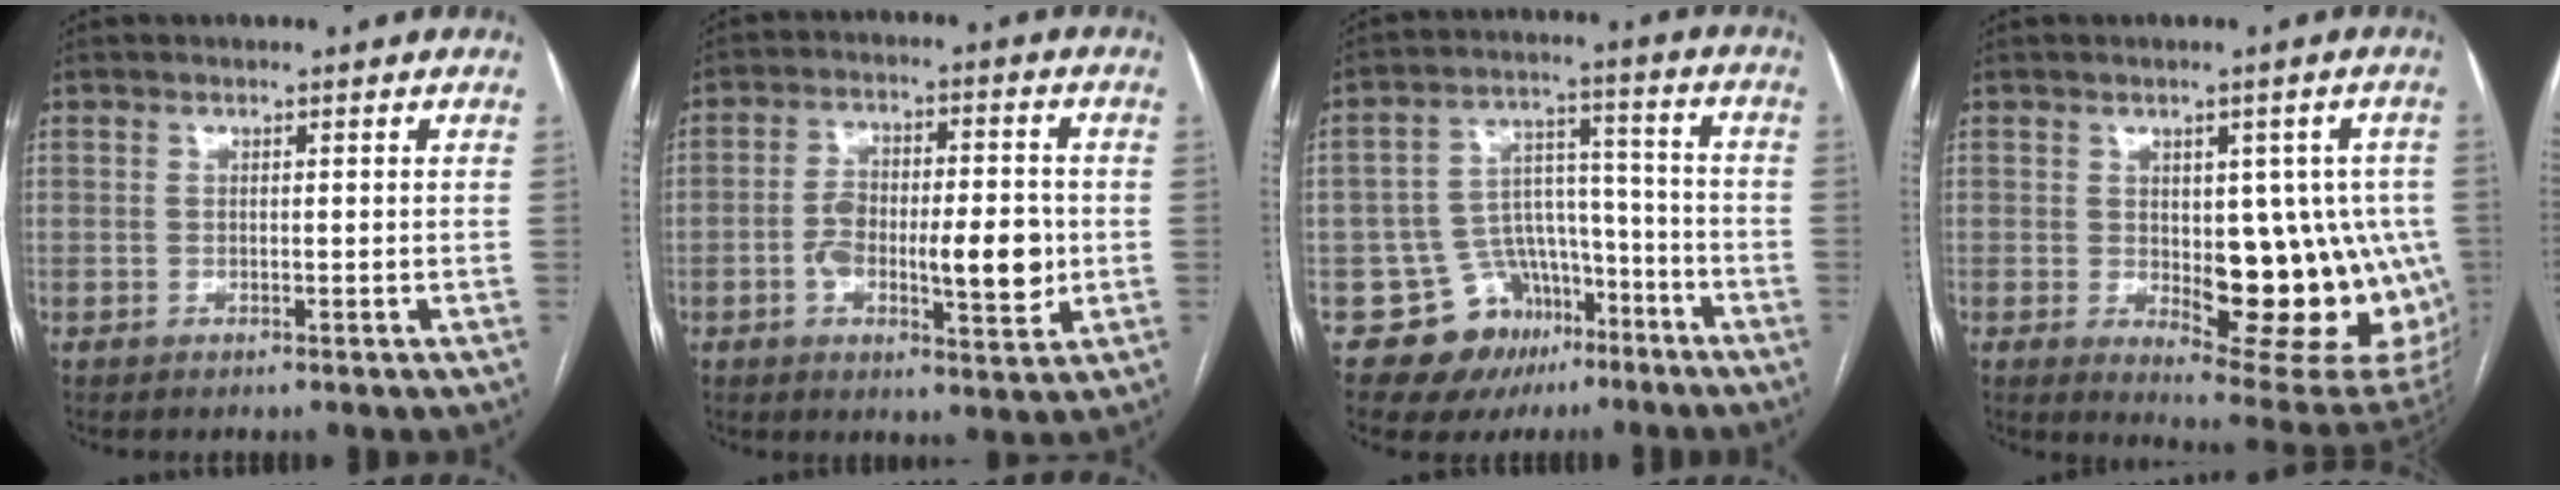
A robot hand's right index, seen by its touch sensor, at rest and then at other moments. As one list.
[{"total": 11.6, "force": [-2.0, 3.9, 10.7], "torque": [-0.174, 0.011, -0.028]}, {"total": 11.1, "force": [-6.6, 8.2, 3.4], "torque": [-0.043, 0.059, -0.095]}, {"total": 17.7, "force": [-2.3, 7.3, 15.9], "torque": [-0.140, 0.008, -0.004]}]